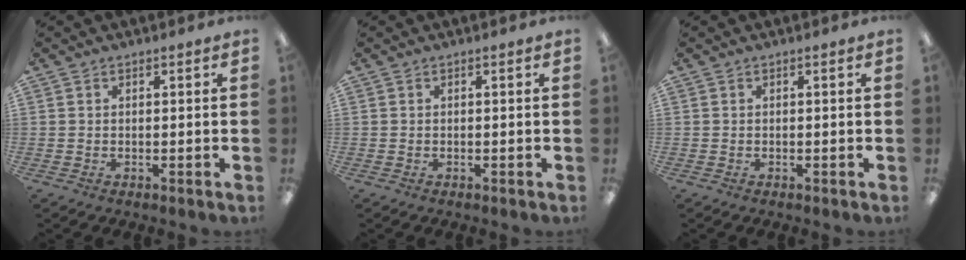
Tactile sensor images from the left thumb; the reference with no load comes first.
{"total": 0.0}
{"total": 0.0}